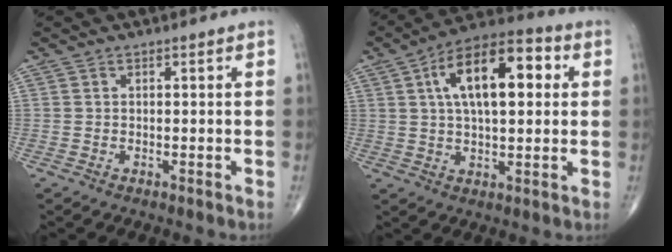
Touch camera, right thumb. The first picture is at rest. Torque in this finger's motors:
{"motor_torque": [0.19, 0.67, 0.49, -0.25, 0.30]}